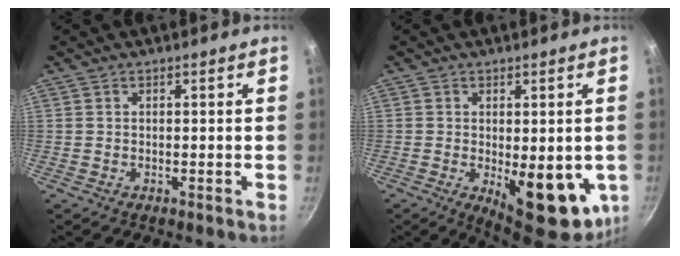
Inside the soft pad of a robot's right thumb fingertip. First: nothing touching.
{"total": 14.4, "force": [-2.7, 6.5, 12.6], "torque": [-0.135, -0.021, -0.021]}